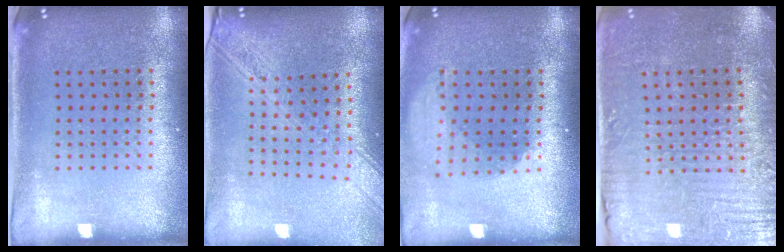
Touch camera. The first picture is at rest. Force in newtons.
{"total": 2.1, "press": 1.8, "slide": 1.1}
{"total": 1.8, "press": 1.4, "slide": 1.2}
{"total": 3.9, "press": 3.8, "slide": 0.8}